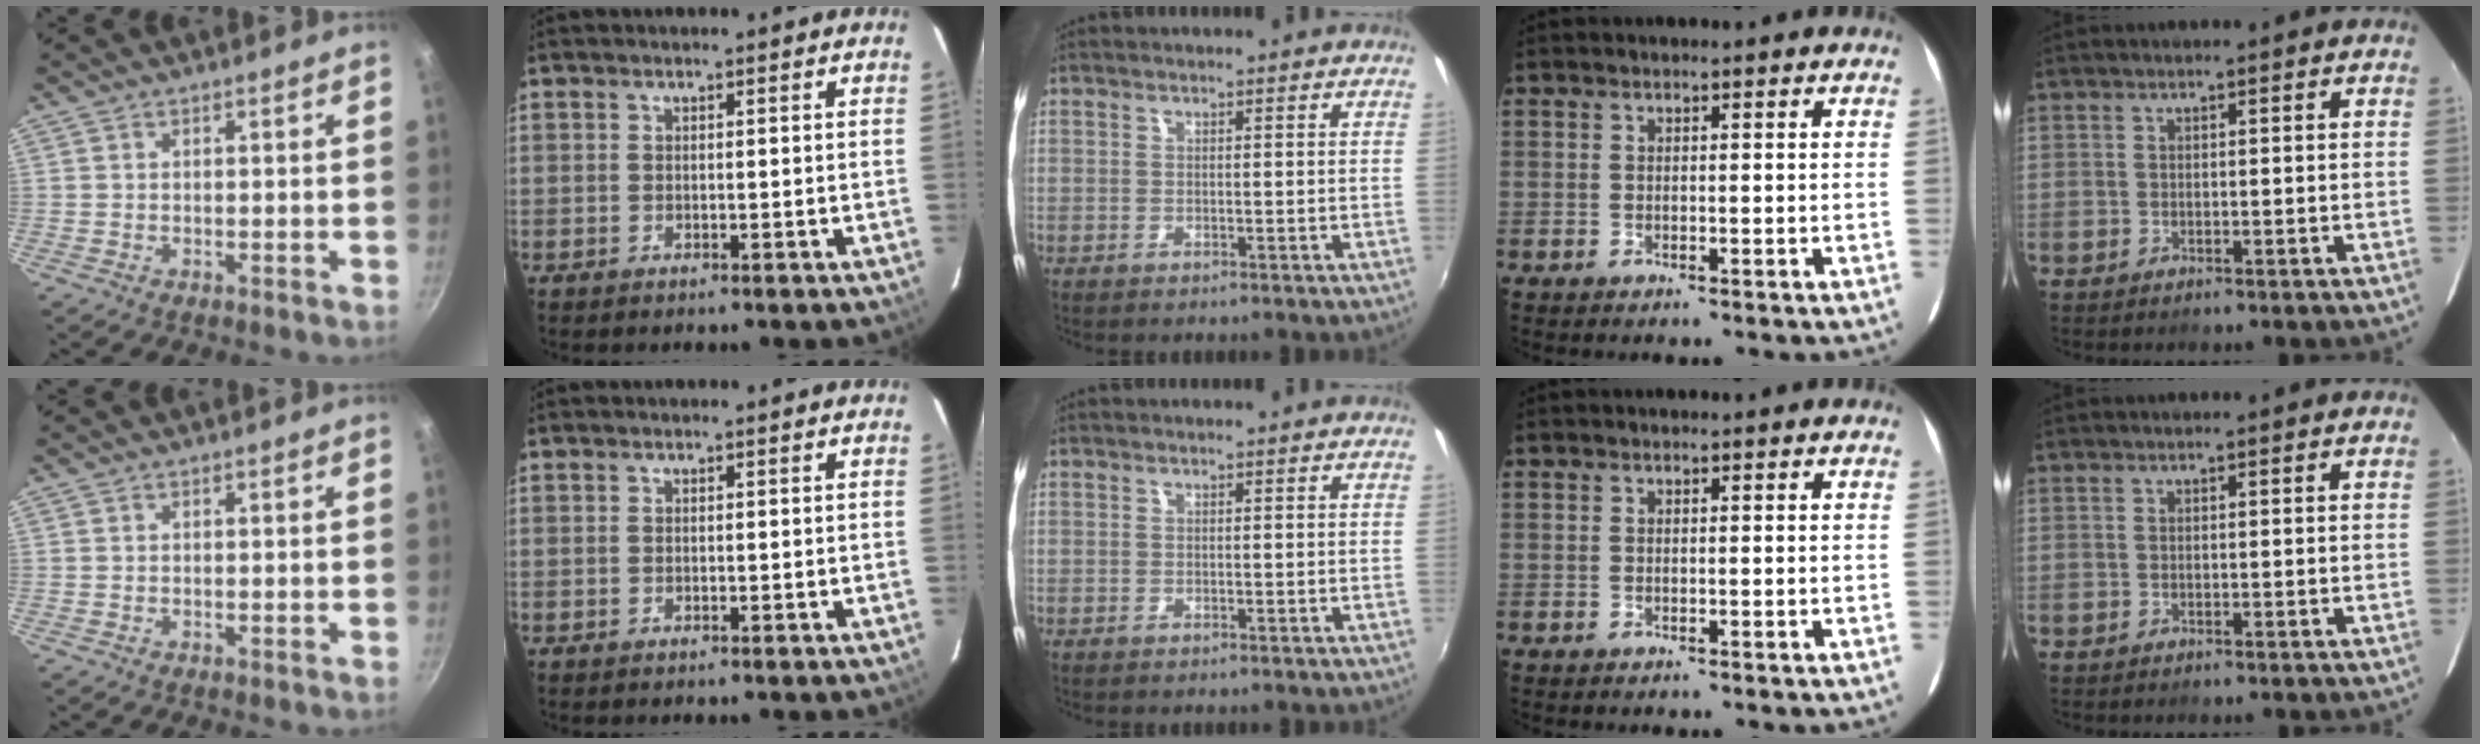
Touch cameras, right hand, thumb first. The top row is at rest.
{}